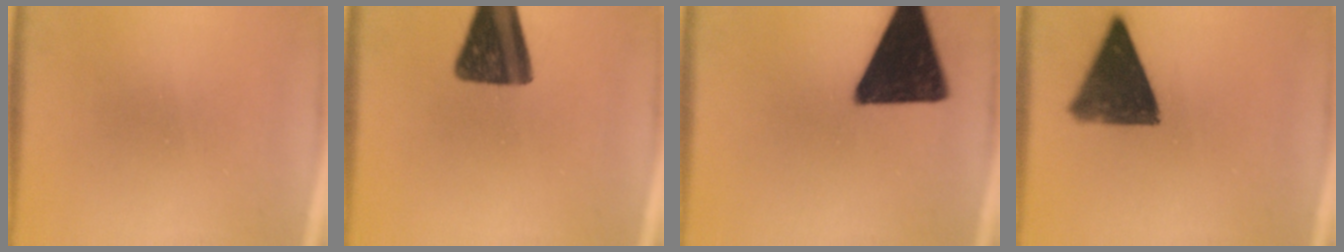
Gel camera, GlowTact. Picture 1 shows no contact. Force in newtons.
{"total": 14.7}
{"total": 18.4}
{"total": 12.4}